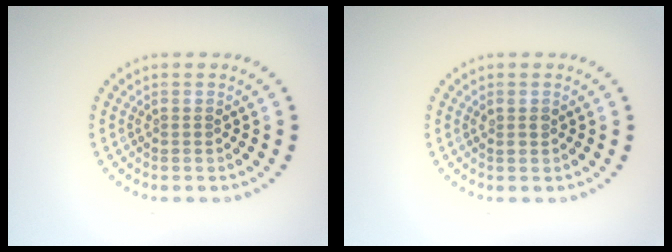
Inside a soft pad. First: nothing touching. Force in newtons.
{"total": 0.9, "press": 0.9, "slide": 0.2}